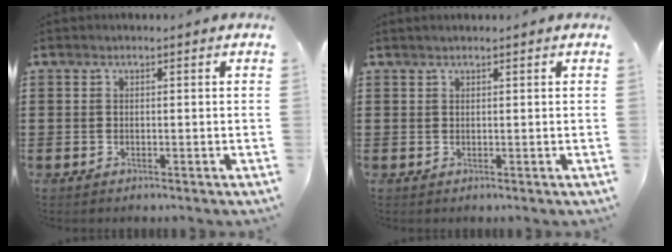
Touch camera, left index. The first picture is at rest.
{"total": 0.5, "force": [0.4, 0.0, 0.3], "torque": [-0.006, 0.000, 0.009]}